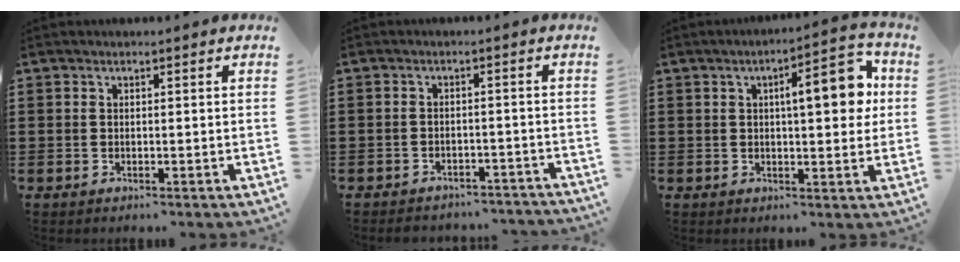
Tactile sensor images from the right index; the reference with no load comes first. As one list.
[{"total": 2.6, "force": [-2.6, 0.5, 0.0], "torque": [-0.007, 0.001, -0.055]}, {"total": 8.8, "force": [2.0, 2.7, 8.1], "torque": [-0.116, -0.005, 0.022]}]